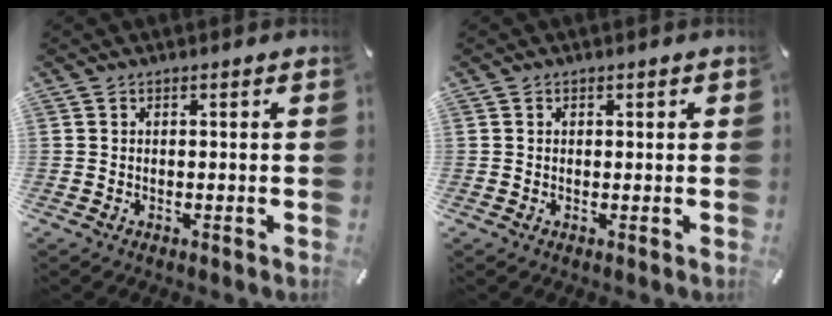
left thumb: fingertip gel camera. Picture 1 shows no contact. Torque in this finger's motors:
{"motor_torque": [0.12, -0.57, -0.03, 0.15, -0.05]}